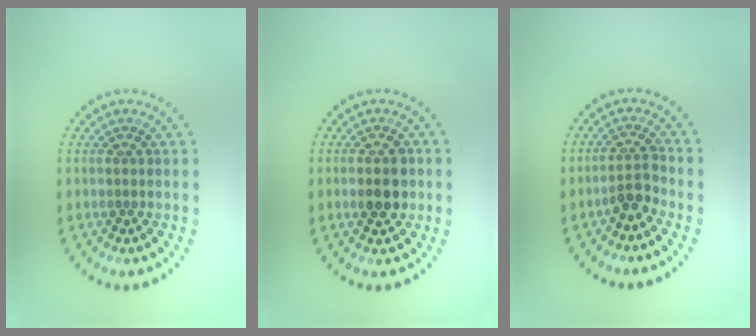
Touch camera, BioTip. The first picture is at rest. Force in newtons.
{"total": 2.9, "press": 2.9, "slide": 0.3}
{"total": 2.2, "press": 1.8, "slide": 1.4}